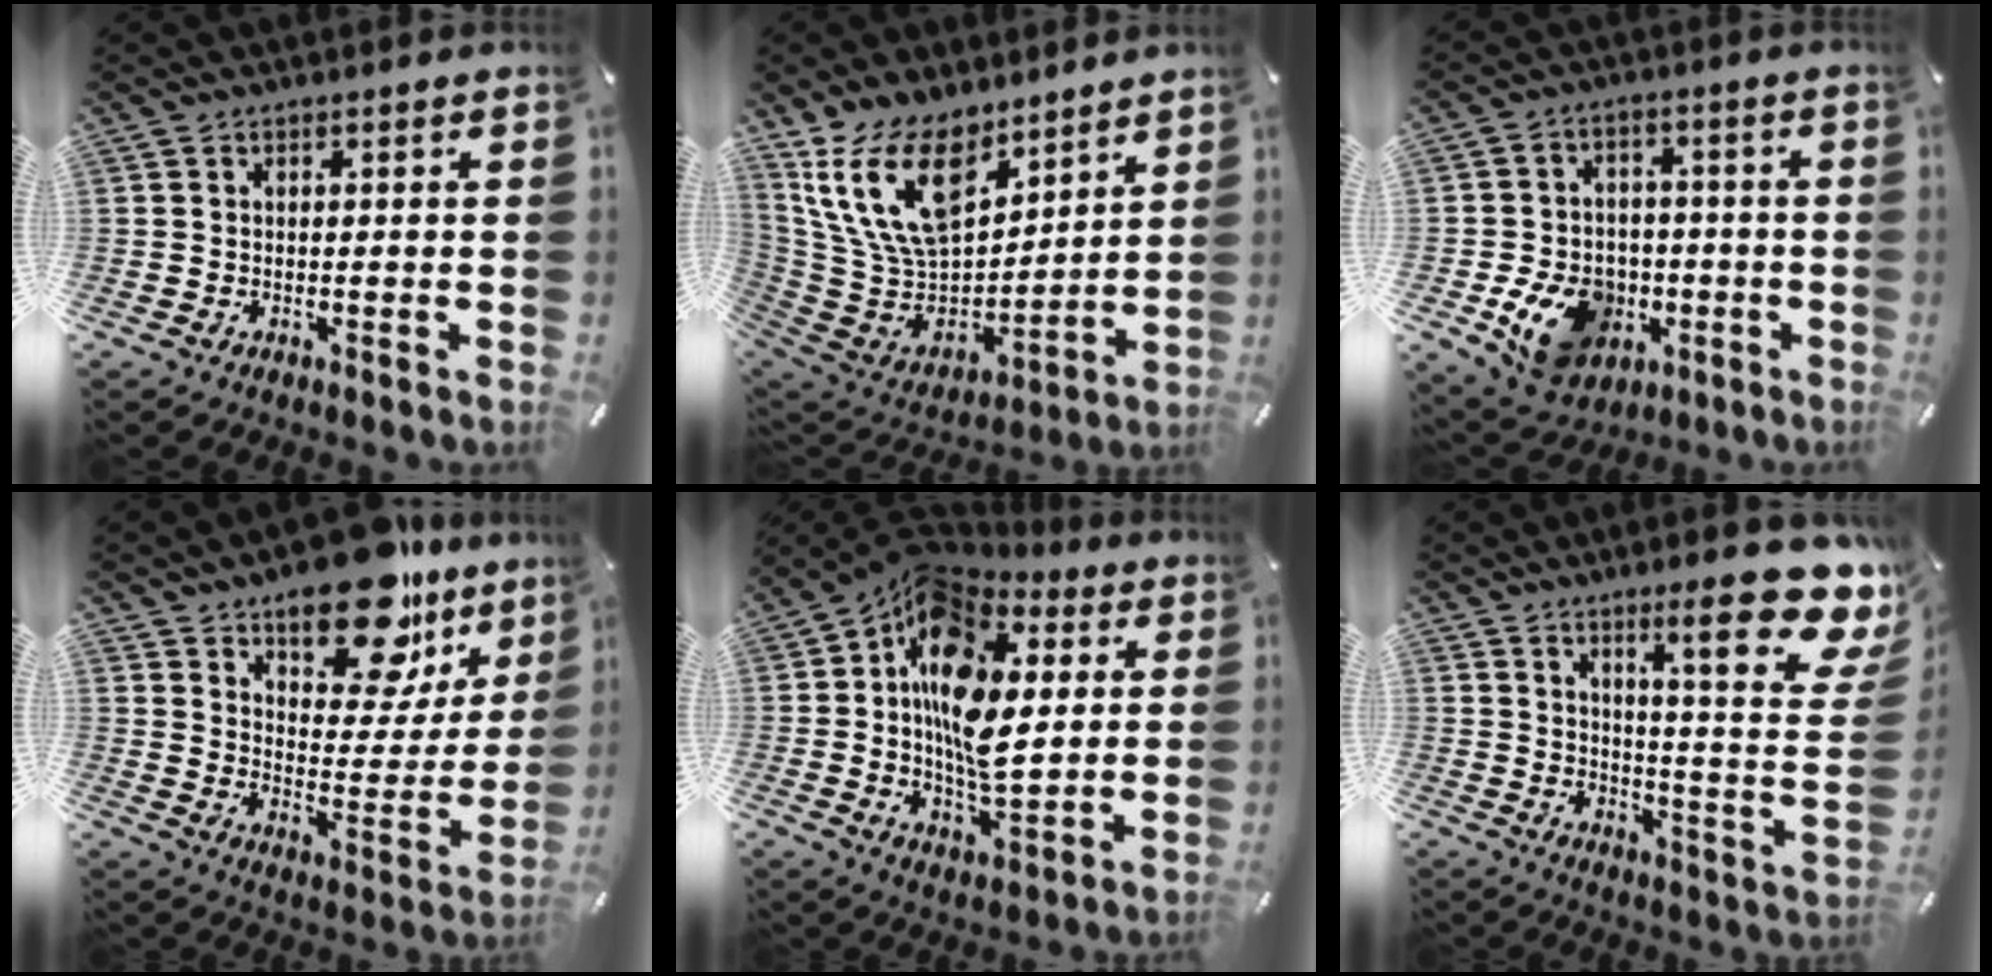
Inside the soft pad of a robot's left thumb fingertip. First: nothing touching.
{"total": 18.3, "force": [11.3, 10.4, 10.0], "torque": [-0.222, -0.065, 0.208]}
{"total": 12.9, "force": [-4.1, 10.5, 6.2], "torque": [-0.107, 0.027, -0.061]}
{"total": 19.2, "force": [14.5, 8.8, 9.1], "torque": [-0.122, -0.109, 0.246]}
{"total": 18.2, "force": [3.5, 11.3, 13.9], "torque": [-0.258, -0.014, 0.054]}
{"total": 20.9, "force": [11.1, 4.1, 17.3], "torque": [-0.245, -0.073, 0.163]}